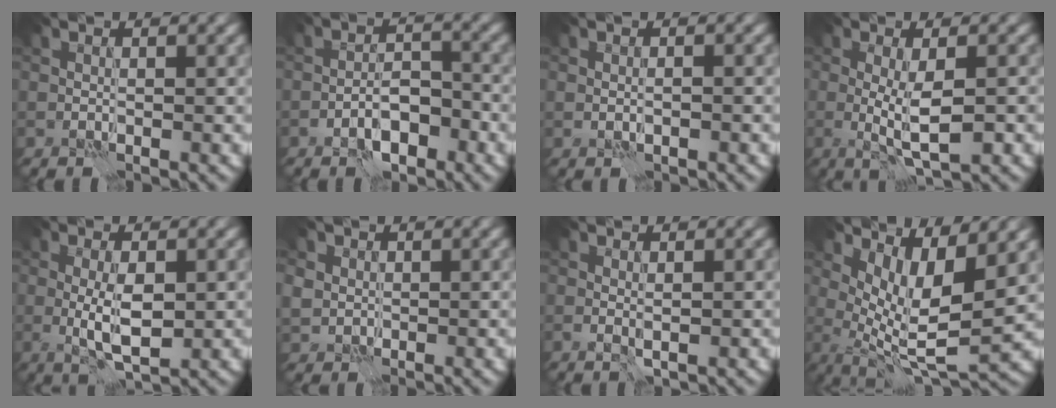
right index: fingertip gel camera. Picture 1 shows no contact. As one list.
[{"total": 3.8, "force": [-2.5, 1.4, 2.4], "torque": [-0.028, 0.008, -0.044]}, {"total": 0.9, "force": [-0.4, 0.4, 0.7], "torque": [-0.013, -0.004, -0.004]}, {"total": 4.0, "force": [-0.6, 0.6, 4.0], "torque": [-0.072, -0.005, -0.009]}, {"total": 3.8, "force": [-0.4, 1.3, 3.6], "torque": [-0.068, -0.003, -0.006]}, {"total": 2.2, "force": [0.7, 2.0, 0.5], "torque": [-0.022, -0.001, 0.021]}, {"total": 0.8, "force": [-0.1, 0.1, 0.8], "torque": [-0.015, -0.002, 0.001]}, {"total": 6.7, "force": [2.3, 2.0, 6.0], "torque": [-0.113, -0.014, 0.050]}]